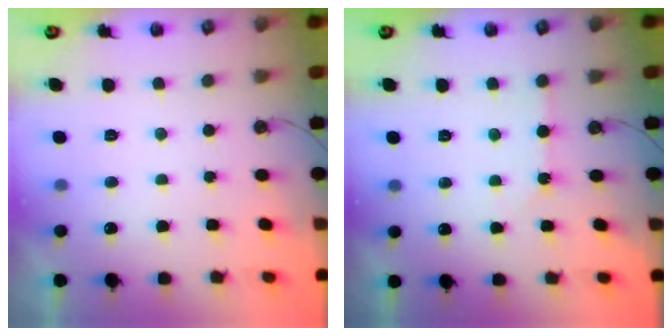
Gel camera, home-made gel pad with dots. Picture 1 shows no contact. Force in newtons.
{"total": 1.8, "press": 1.8, "slide": 0.4}